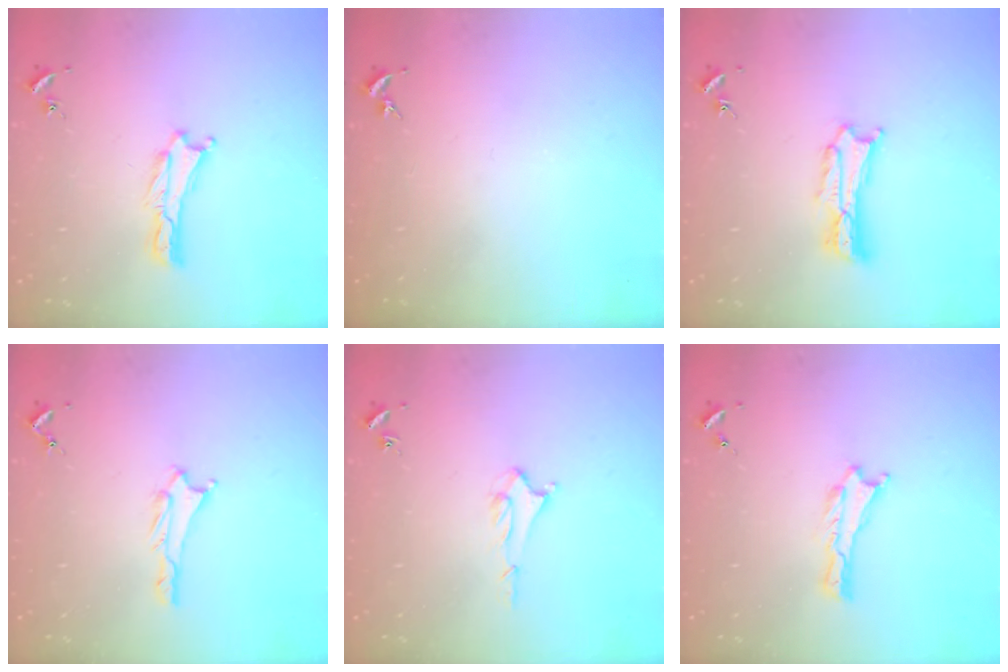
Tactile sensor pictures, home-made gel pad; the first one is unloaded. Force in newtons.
{"total": 0.0}
{"total": 2.7, "press": 2.7, "slide": 0.3}
{"total": 0.8, "press": 0.8, "slide": 0.1}
{"total": 1.7, "press": 1.6, "slide": 0.4}
{"total": 0.0}